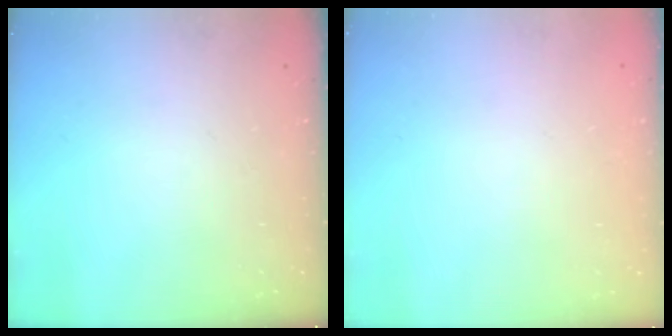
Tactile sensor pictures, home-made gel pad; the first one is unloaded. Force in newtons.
{"total": 2.0, "press": 2.0, "slide": 0.1}